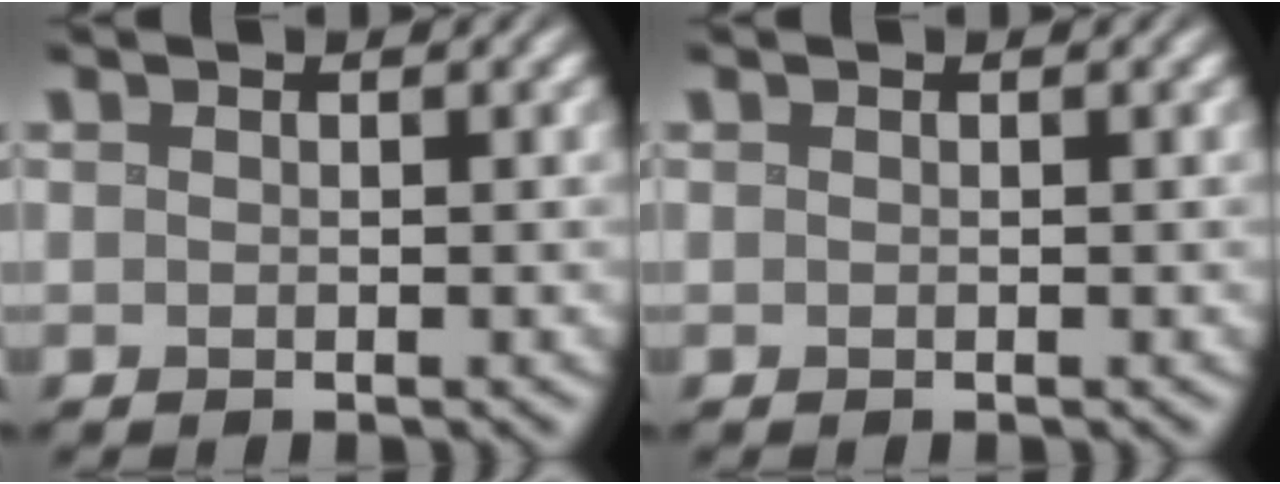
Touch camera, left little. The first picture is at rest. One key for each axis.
{"total": 0.0}